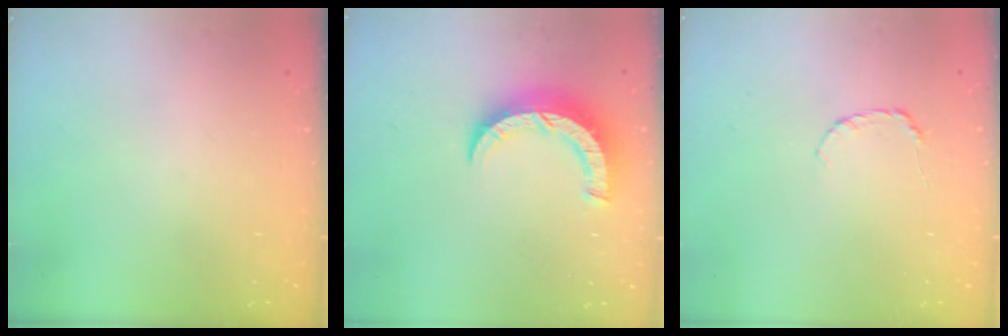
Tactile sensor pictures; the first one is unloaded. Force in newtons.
{"total": 8.0, "press": 7.9, "slide": 0.9}
{"total": 4.0, "press": 3.9, "slide": 0.5}